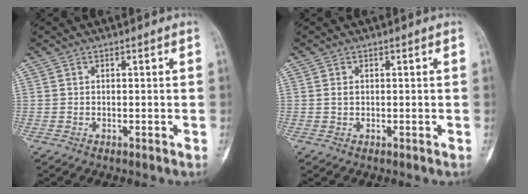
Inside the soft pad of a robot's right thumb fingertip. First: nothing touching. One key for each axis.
{"total": 1.0, "fx": 0.1, "fy": 0.8, "fz": 0.7, "tx": -0.013, "ty": 0.003, "tz": 0.003}